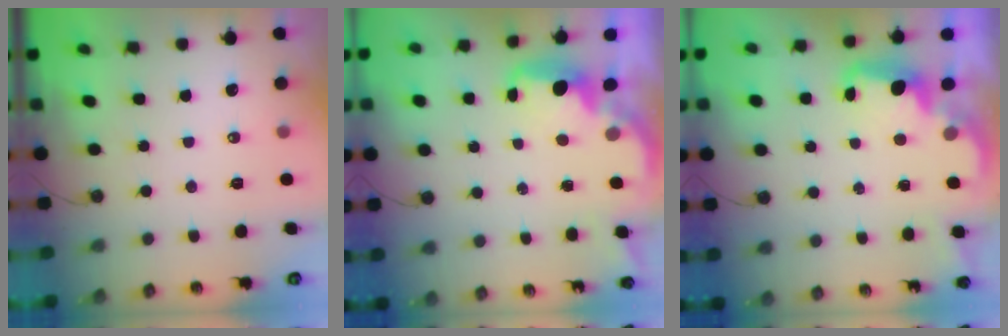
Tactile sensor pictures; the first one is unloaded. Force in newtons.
{"total": 3.0, "press": 2.9, "slide": 0.6}
{"total": 2.7, "press": 2.6, "slide": 0.7}